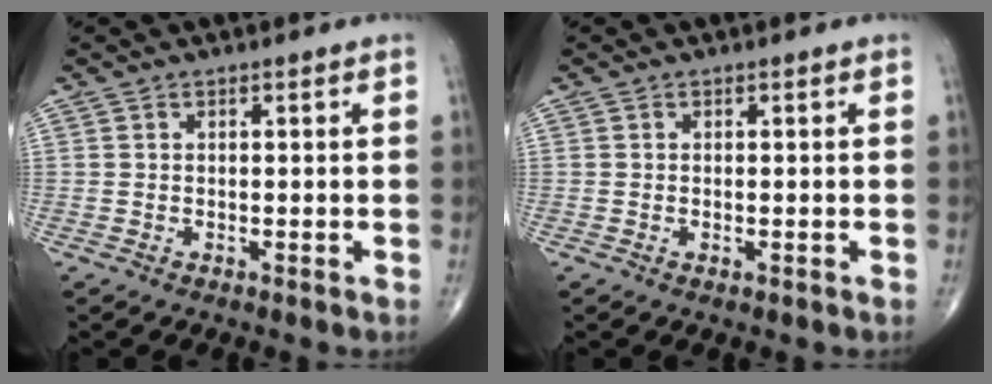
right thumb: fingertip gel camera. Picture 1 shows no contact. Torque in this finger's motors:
{"motor_torque": [-0.17, 0.24, 0.07, 0.21, 0.01]}